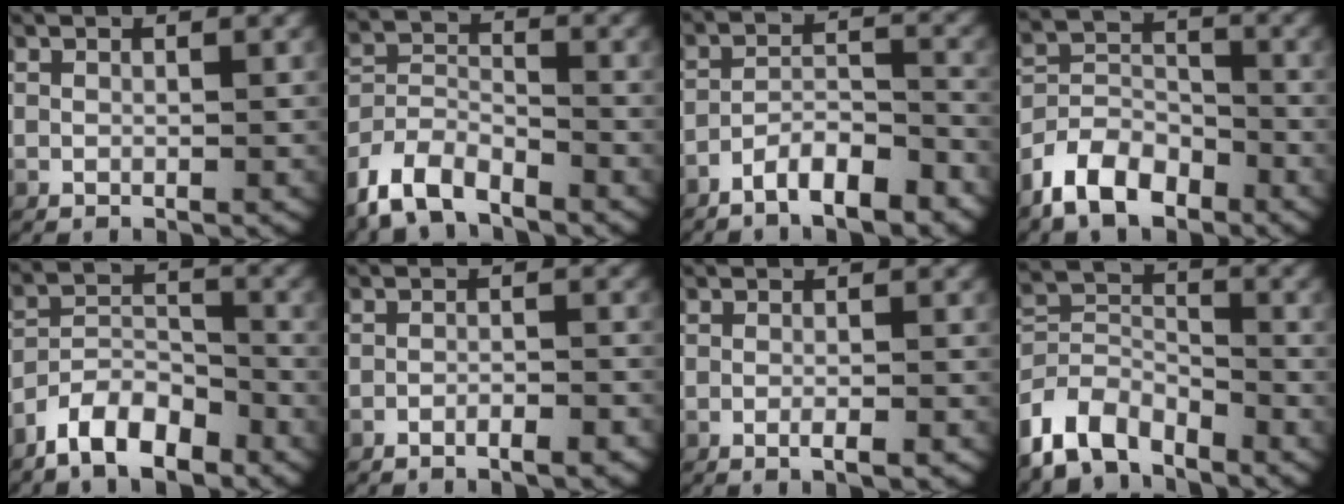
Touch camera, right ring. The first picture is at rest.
{"total": 6.2, "force": [-4.1, 4.1, 2.2], "torque": [-0.069, -0.024, -0.069]}
{"total": 5.7, "force": [-4.6, 1.9, 2.7], "torque": [-0.036, -0.005, -0.079]}
{"total": 5.7, "force": [-3.4, 3.7, 2.7], "torque": [-0.051, -0.019, -0.059]}
{"total": 6.1, "force": [-4.1, 3.3, 3.2], "torque": [-0.052, -0.015, -0.069]}
{"total": 2.0, "force": [-1.8, 0.5, 0.8], "torque": [-0.009, -0.001, -0.037]}
{"total": 1.8, "force": [-1.1, 0.2, 1.4], "torque": [-0.025, 0.000, -0.020]}
{"total": 7.7, "force": [-4.6, 5.5, 3.1], "torque": [-0.066, -0.035, -0.075]}